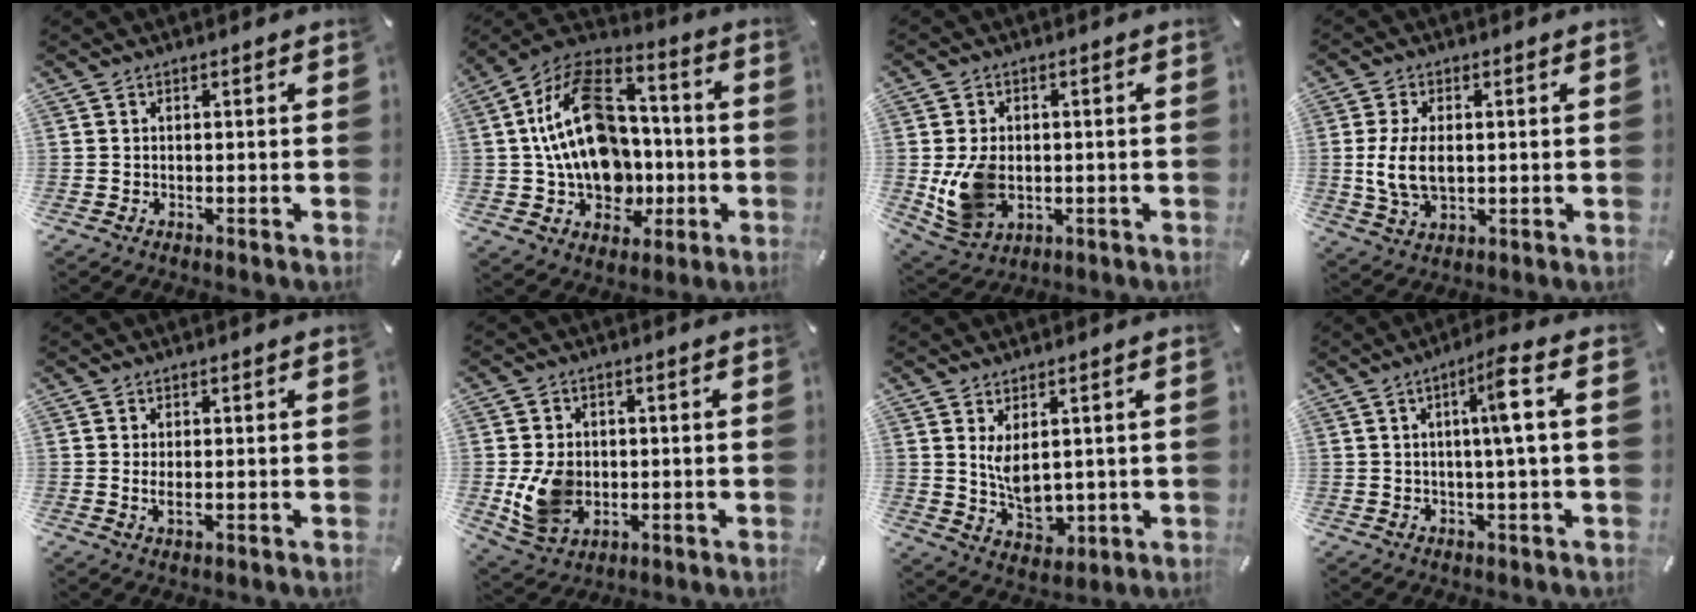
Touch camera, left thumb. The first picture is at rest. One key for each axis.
{"total": 22.7, "fx": 0.8, "fy": 16.8, "fz": 15.3, "tx": -0.287, "ty": -0.001, "tz": 0.022}
{"total": 9.4, "fx": -0.9, "fy": 7.6, "fz": 5.5, "tx": -0.118, "ty": 0.006, "tz": -0.013}
{"total": 9.0, "fx": 0.6, "fy": 5.4, "fz": 7.1, "tx": -0.166, "ty": 0.003, "tz": 0.008}
{"total": 2.2, "fx": 0.2, "fy": 0.8, "fz": 2.0, "tx": -0.040, "ty": -0.006, "tz": -0.002}
{"total": 9.7, "fx": -0.9, "fy": 8.1, "fz": 5.3, "tx": -0.110, "ty": 0.003, "tz": -0.014}
{"total": 6.7, "fx": 2.3, "fy": 4.1, "fz": 4.8, "tx": -0.084, "ty": -0.021, "tz": 0.040}
{"total": 8.4, "fx": 1.9, "fy": 0.3, "fz": 8.2, "tx": -0.143, "ty": -0.003, "tz": 0.022}